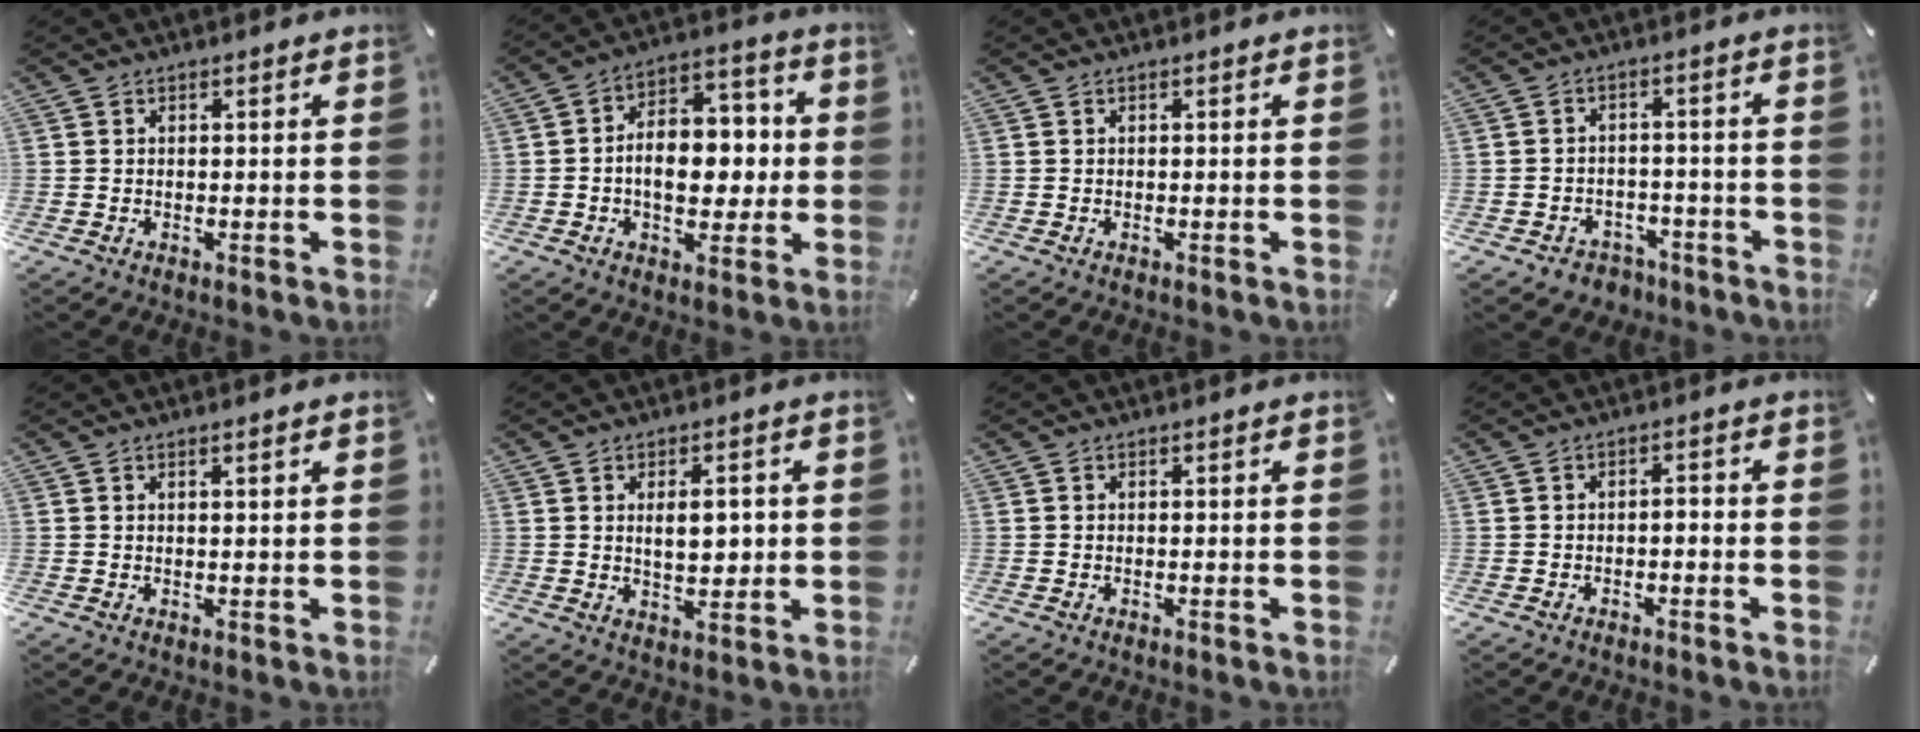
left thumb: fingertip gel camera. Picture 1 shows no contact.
{"total": 12.9, "force": [-1.1, 9.2, 9.0], "torque": [-0.121, 0.008, -0.015]}
{"total": 0.0}
{"total": 4.2, "force": [-2.6, 3.1, 0.7], "torque": [-0.019, 0.013, -0.051]}
{"total": 1.1, "force": [0.7, 0.0, 0.8], "torque": [-0.016, -0.001, 0.013]}
{"total": 6.3, "force": [1.0, 3.6, 5.1], "torque": [-0.065, -0.007, 0.010]}
{"total": 0.0}
{"total": 1.8, "force": [-1.0, 0.8, 1.3], "torque": [-0.026, 0.008, -0.021]}